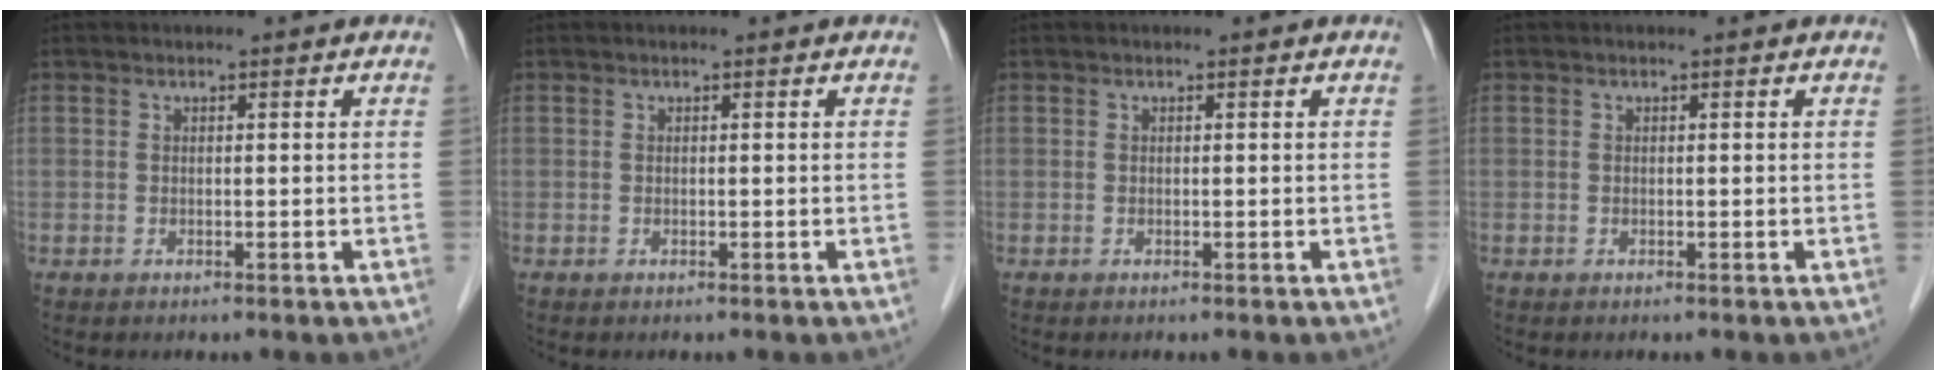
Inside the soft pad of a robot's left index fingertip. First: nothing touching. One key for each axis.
{"total": 0.0}
{"total": 0.0}
{"total": 0.0}